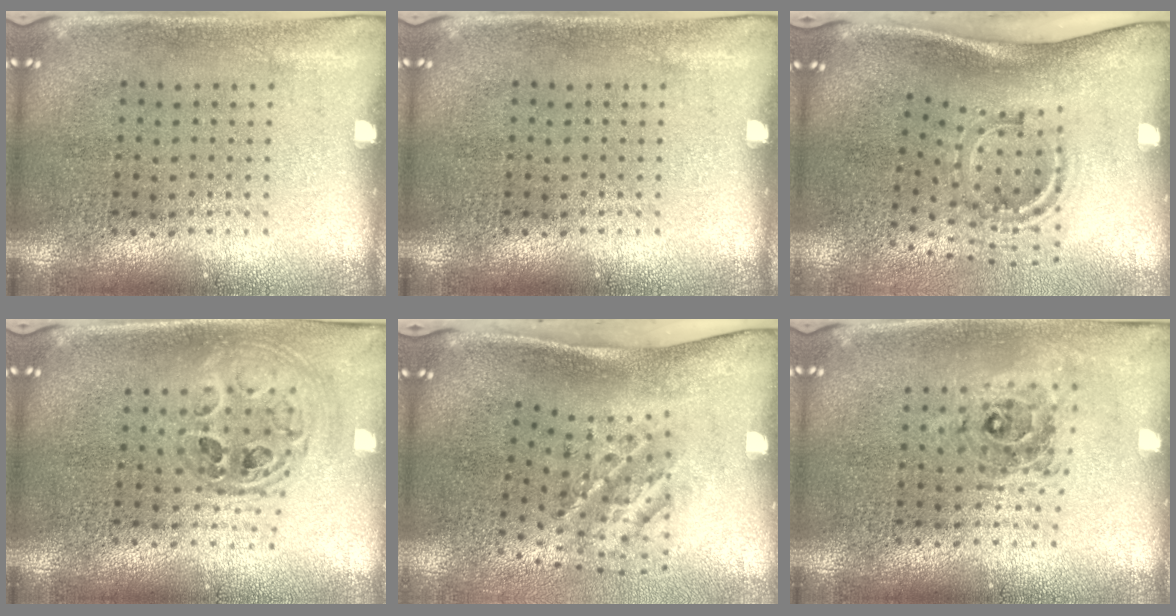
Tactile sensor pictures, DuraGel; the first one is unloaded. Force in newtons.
{"total": 0.0}
{"total": 1.9, "press": 1.2, "slide": 1.5}
{"total": 0.9, "press": 0.9, "slide": 0.2}
{"total": 1.9, "press": 1.3, "slide": 1.5}
{"total": 0.7, "press": 0.7, "slide": 0.1}